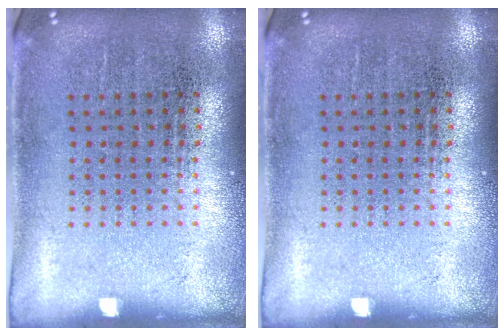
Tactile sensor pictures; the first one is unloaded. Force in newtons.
{"total": 0.0}